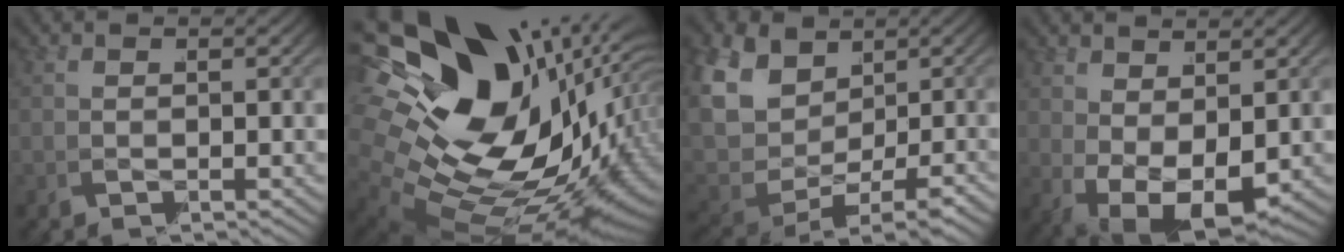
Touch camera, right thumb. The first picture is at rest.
{"total": 25.3, "force": [-0.8, 17.3, 18.5], "torque": [-0.316, -0.030, -0.006]}
{"total": 9.7, "force": [1.1, 7.5, 6.0], "torque": [-0.170, -0.023, 0.030]}
{"total": 7.2, "force": [-1.9, 4.8, 5.1], "torque": [-0.100, -0.035, -0.017]}